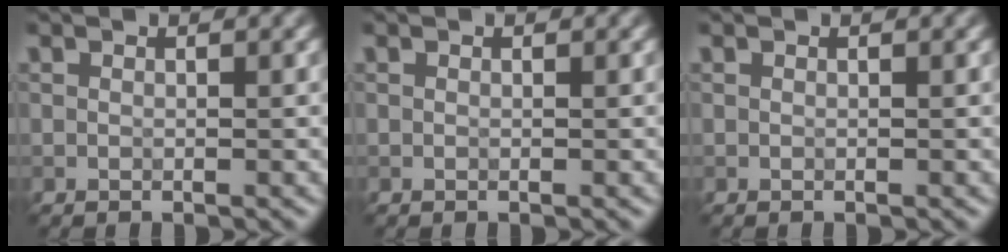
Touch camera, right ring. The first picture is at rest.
{"total": 0.0}
{"total": 0.0}